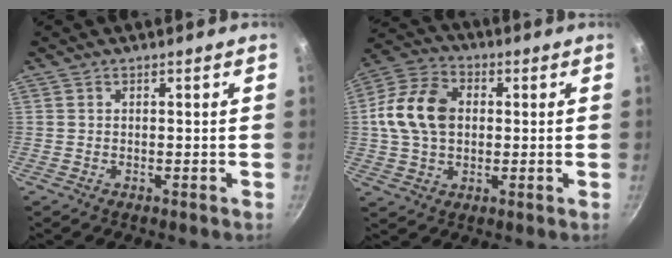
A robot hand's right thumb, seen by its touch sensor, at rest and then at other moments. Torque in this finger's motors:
{"motor_torque": [-0.42, 0.78, 0.09, 0.01, 0.12]}